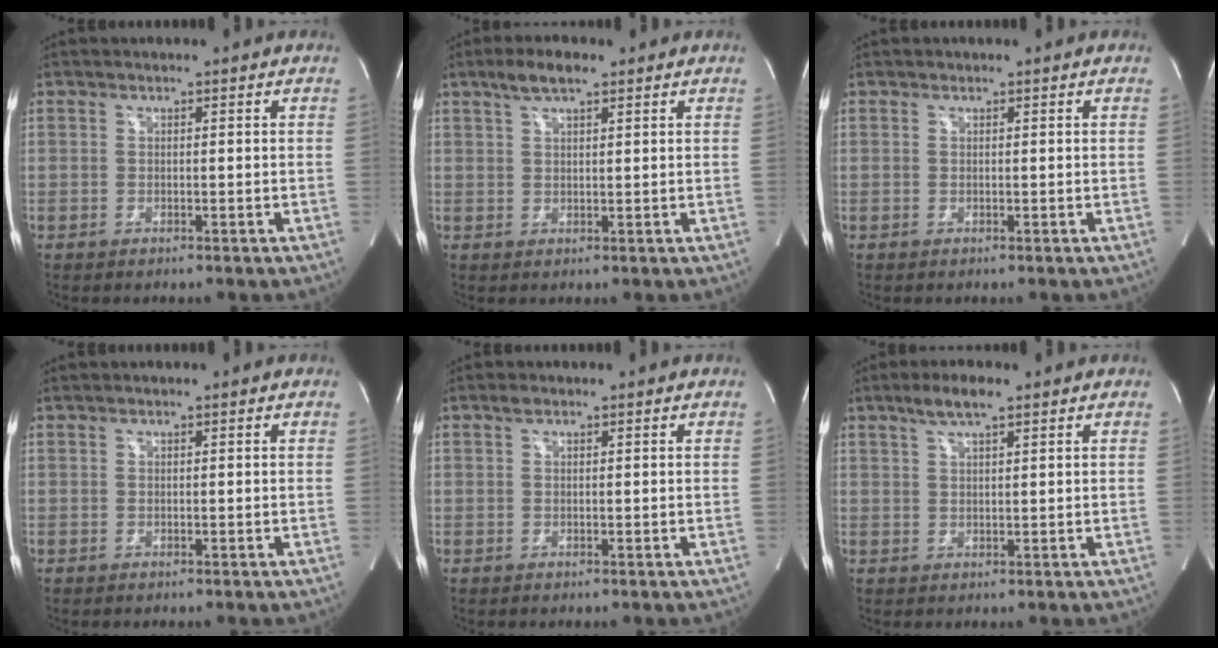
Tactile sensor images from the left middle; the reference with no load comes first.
{"total": 4.4, "force": [3.0, 1.2, 3.0], "torque": [-0.065, 0.014, 0.056]}
{"total": 0.0}
{"total": 0.0}
{"total": 0.8, "force": [0.5, 0.4, 0.5], "torque": [-0.011, 0.009, 0.010]}
{"total": 4.0, "force": [2.8, 0.6, 2.9], "torque": [-0.062, 0.010, 0.052]}